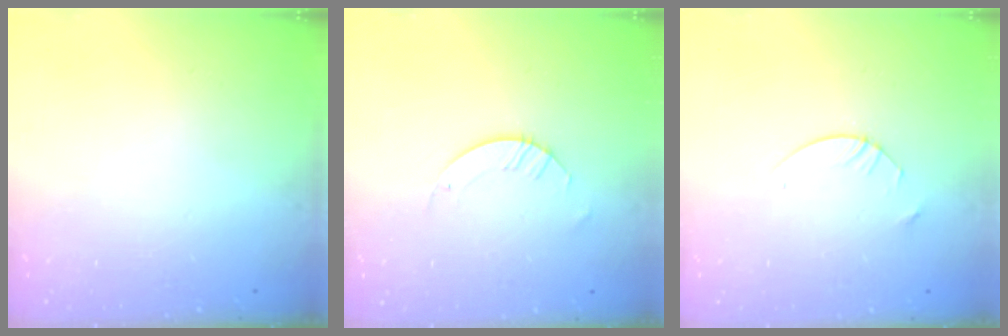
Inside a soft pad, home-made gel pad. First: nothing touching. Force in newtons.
{"total": 2.9, "press": 2.9, "slide": 0.3}
{"total": 2.4, "press": 2.4, "slide": 0.1}